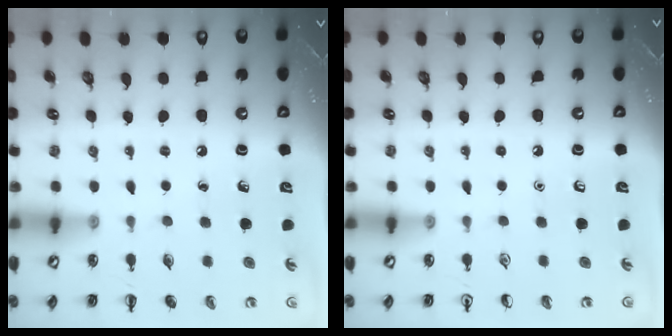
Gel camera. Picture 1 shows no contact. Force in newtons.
{"total": 0.0}